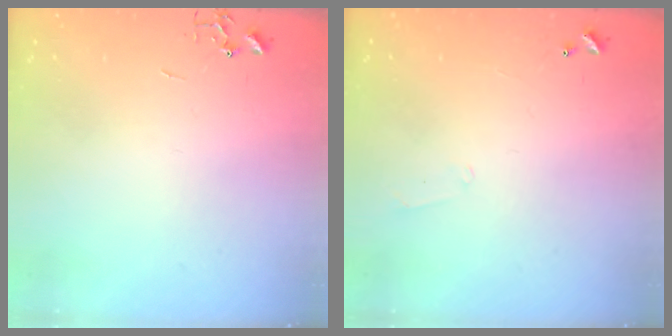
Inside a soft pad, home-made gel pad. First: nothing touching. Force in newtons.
{"total": 5.0, "press": 5.0, "slide": 0.9}